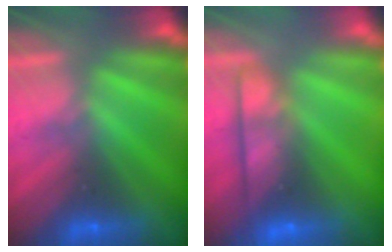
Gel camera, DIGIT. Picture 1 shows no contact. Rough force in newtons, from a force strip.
{"total": 7.2}